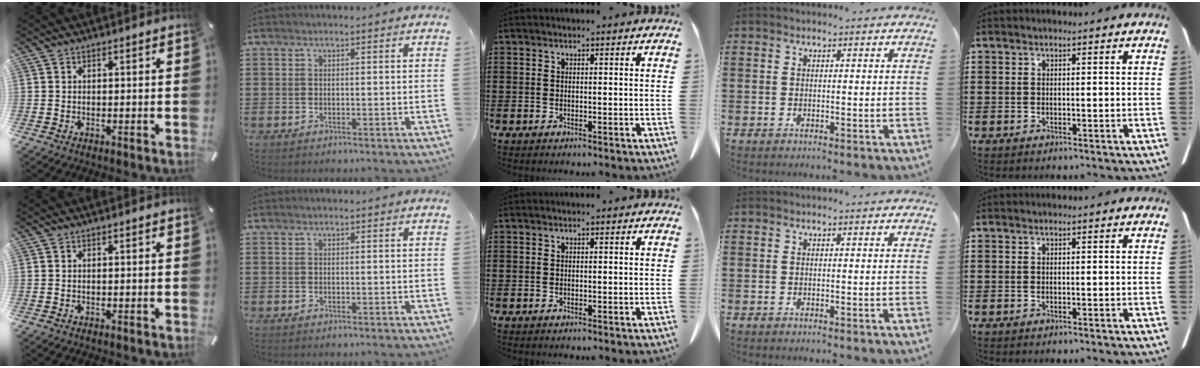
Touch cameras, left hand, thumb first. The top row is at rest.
{}